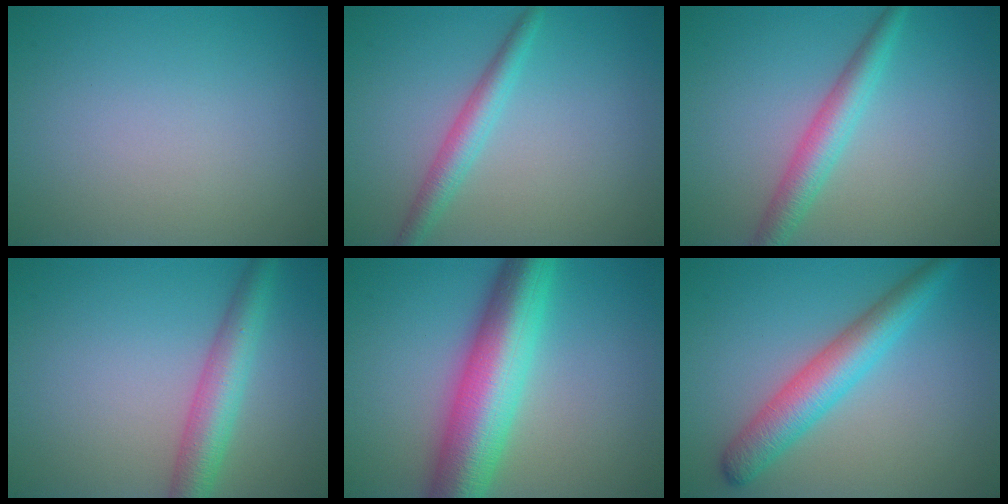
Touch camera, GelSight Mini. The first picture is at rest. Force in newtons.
{"total": 2.7, "press": 2.7, "slide": 0.1}
{"total": 3.5, "press": 3.5, "slide": 0.0}
{"total": 4.4, "press": 4.4, "slide": 0.1}
{"total": 10.0, "press": 10.0, "slide": 0.1}
{"total": 5.0, "press": 5.0, "slide": 0.1}